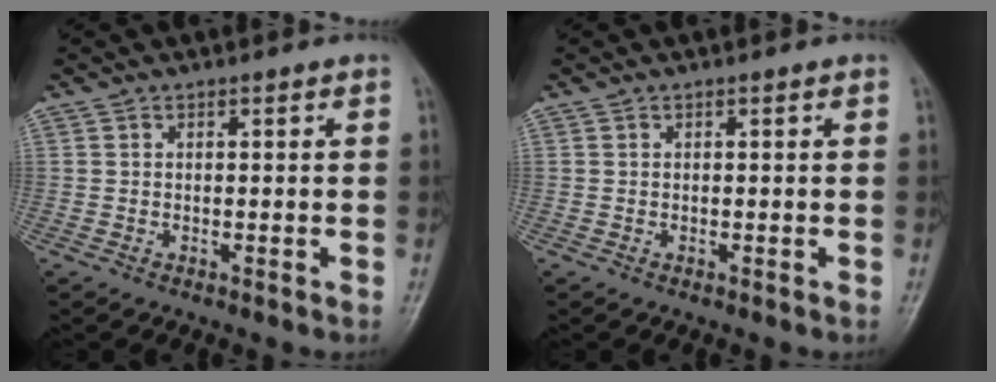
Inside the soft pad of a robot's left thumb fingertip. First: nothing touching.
{"total": 0.0}